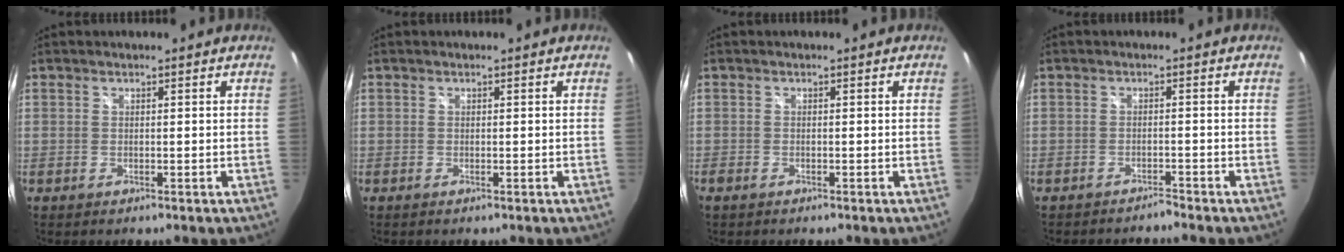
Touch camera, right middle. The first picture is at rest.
{"total": 0.0}
{"total": 1.4, "force": [-1.0, 0.9, 0.4], "torque": [-0.012, -0.004, -0.019]}
{"total": 1.6, "force": [-1.6, 0.0, 0.2], "torque": [-0.013, -0.001, -0.026]}